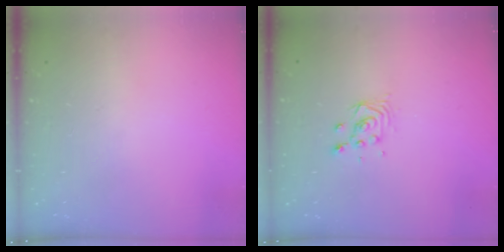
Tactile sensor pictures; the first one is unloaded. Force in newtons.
{"total": 3.7, "press": 3.7, "slide": 0.3}